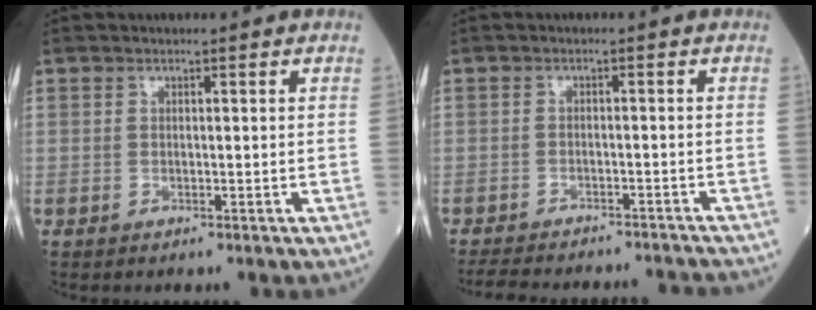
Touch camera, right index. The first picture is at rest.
{"total": 14.5, "force": [-13.4, 2.9, 4.7], "torque": [-0.100, -0.009, -0.173]}